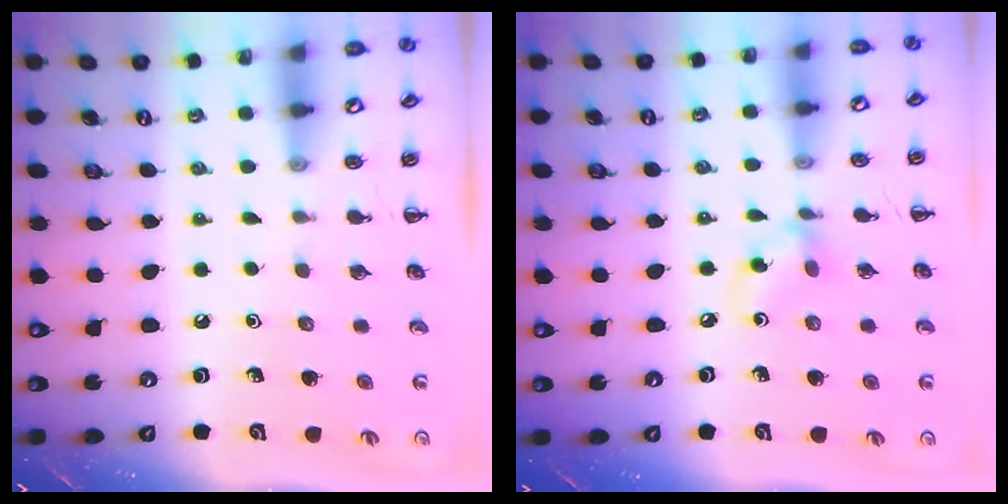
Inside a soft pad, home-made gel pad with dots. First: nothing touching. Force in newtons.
{"total": 6.1, "press": 6.1, "slide": 0.6}